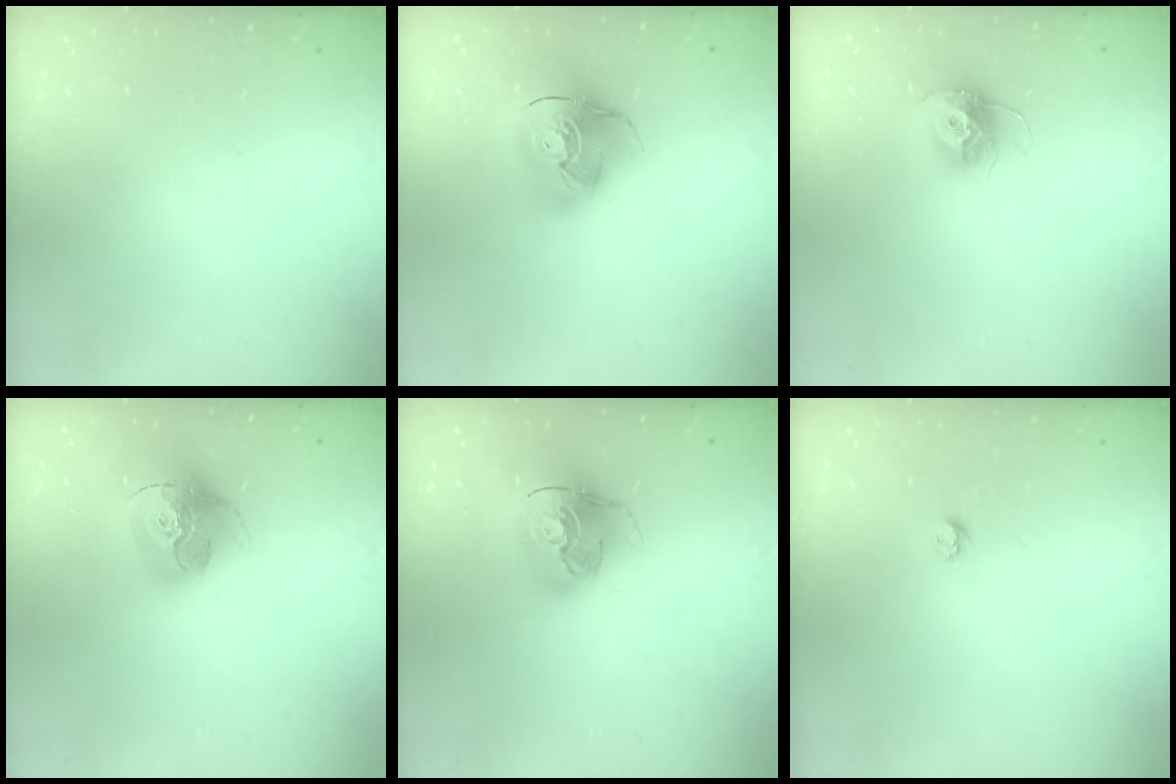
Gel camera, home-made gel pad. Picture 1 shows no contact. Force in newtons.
{"total": 14.9, "press": 14.7, "slide": 2.1}
{"total": 10.4, "press": 10.4, "slide": 0.5}
{"total": 16.5, "press": 16.4, "slide": 1.5}
{"total": 16.4, "press": 16.2, "slide": 2.5}
{"total": 3.8, "press": 3.7, "slide": 0.5}